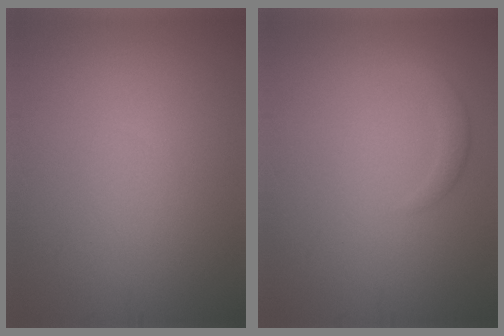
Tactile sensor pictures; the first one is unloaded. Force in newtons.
{"total": 1.5, "press": 1.5, "slide": 0.1}